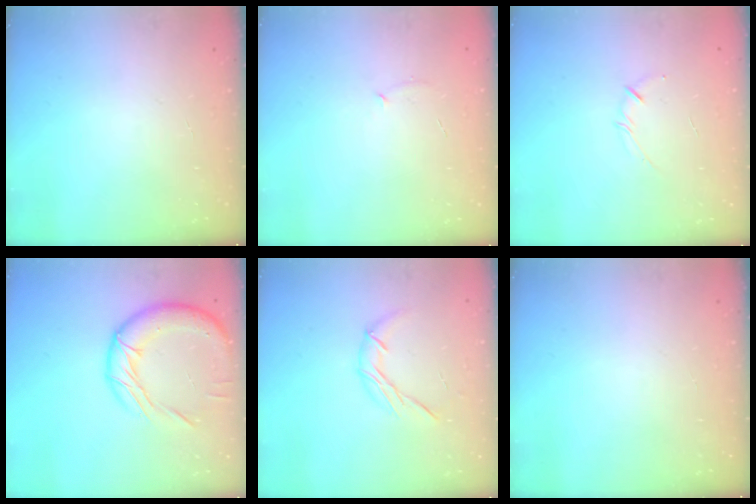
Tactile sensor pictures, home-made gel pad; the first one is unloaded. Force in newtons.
{"total": 3.9, "press": 3.8, "slide": 1.0}
{"total": 2.5, "press": 2.4, "slide": 0.4}
{"total": 16.9, "press": 16.9, "slide": 1.5}
{"total": 7.4, "press": 7.3, "slide": 0.5}
{"total": 0.0}